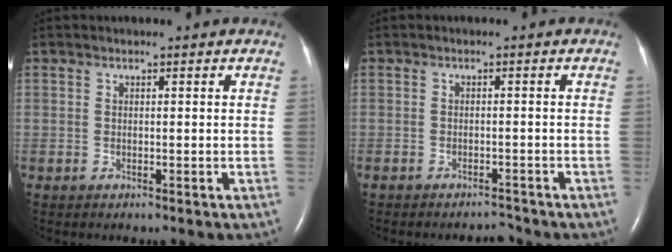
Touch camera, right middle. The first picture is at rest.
{"total": 1.8, "force": [-1.7, 0.3, 0.2], "torque": [-0.001, -0.003, -0.023]}